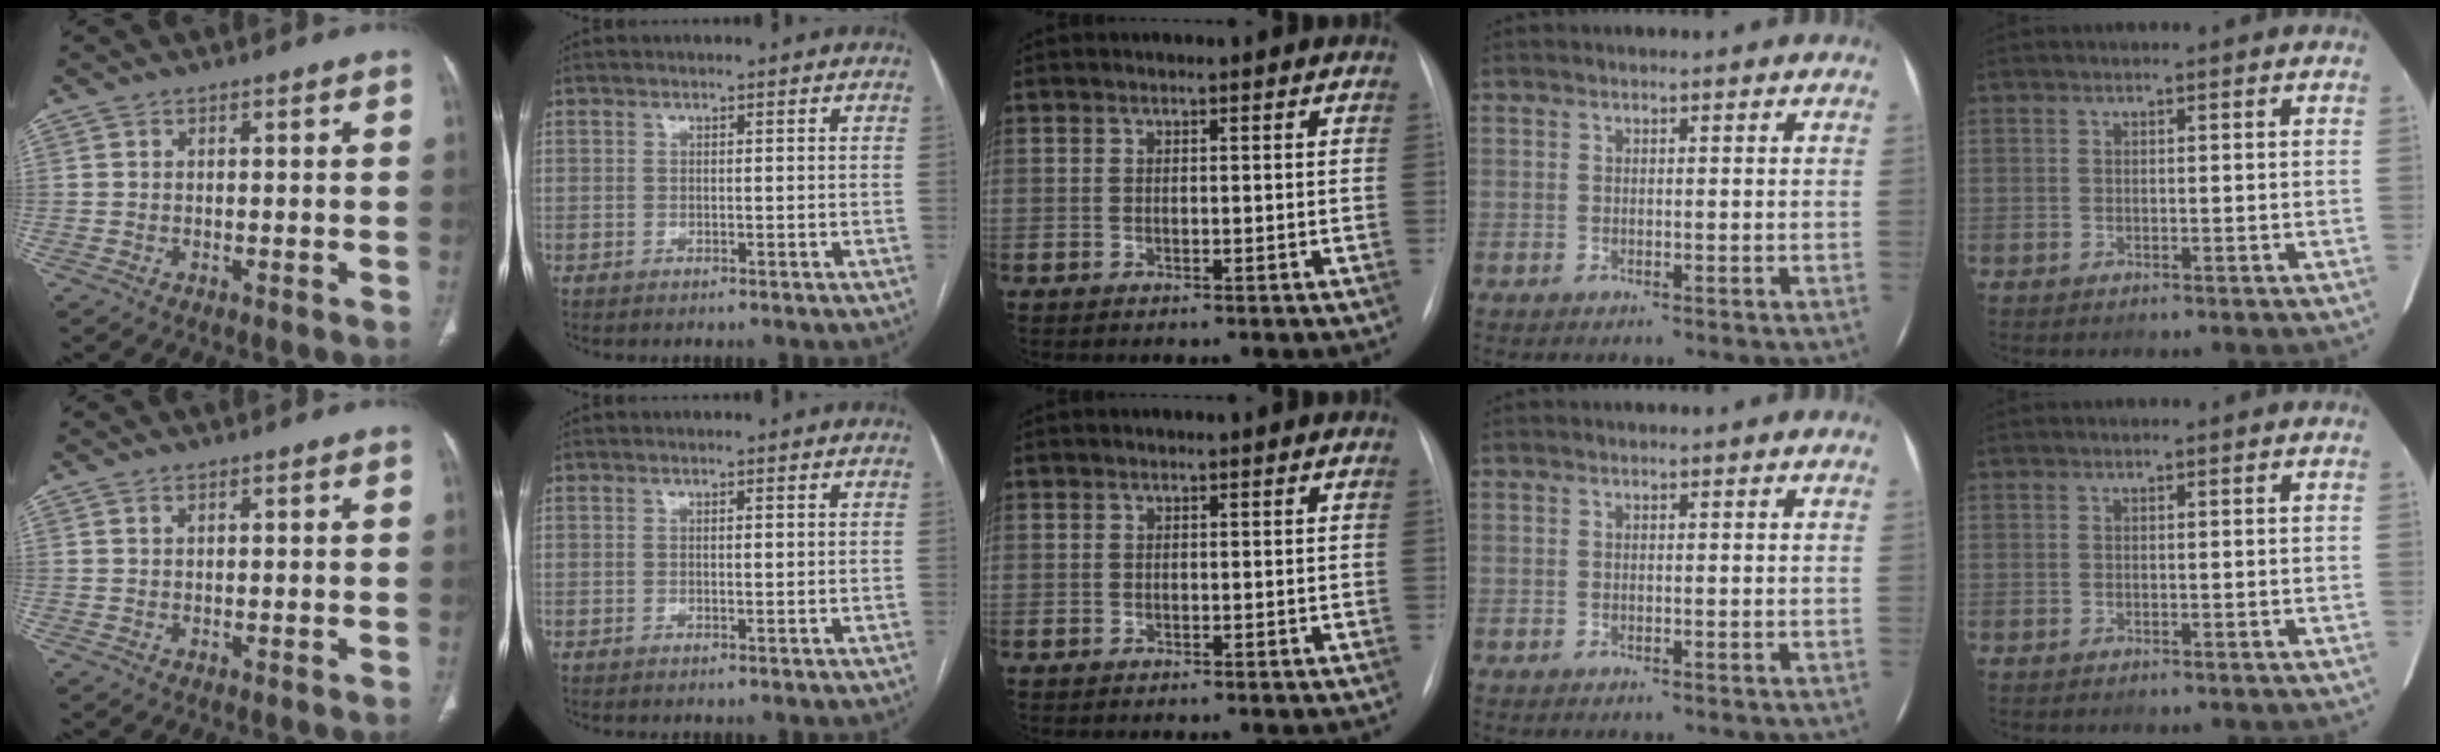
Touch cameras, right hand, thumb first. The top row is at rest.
{"thumb": {"total": 0.6, "force": [0.4, 0.2, 0.3], "torque": [-0.006, 0.000, 0.009]}, "index": {"total": 0.7, "force": [0.1, 0.1, 0.7], "torque": [-0.013, 0.000, 0.002]}}